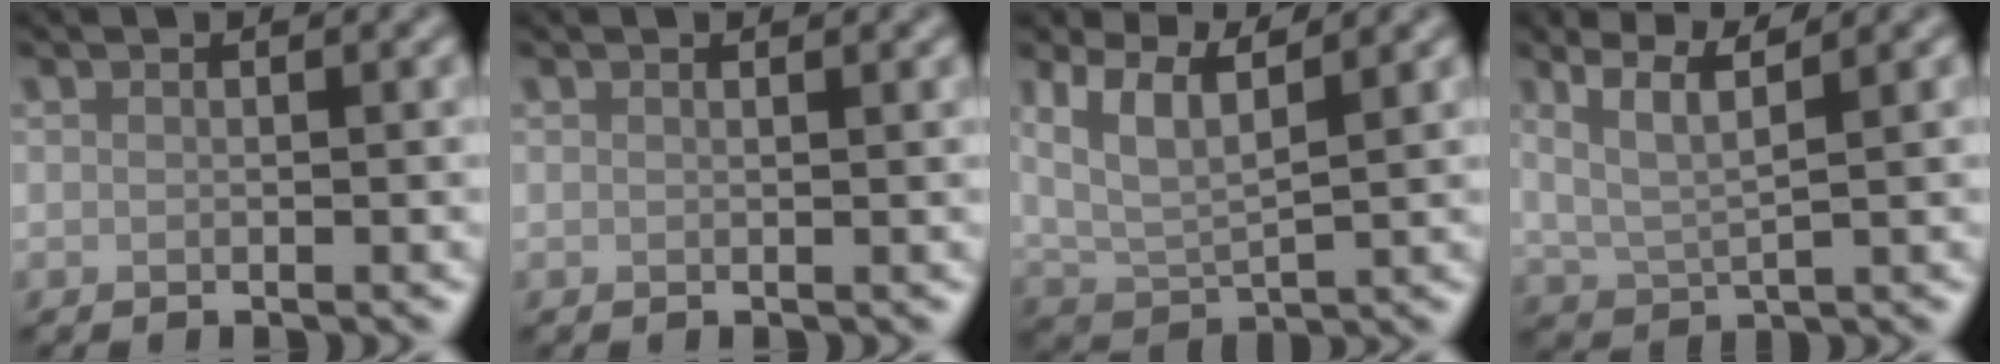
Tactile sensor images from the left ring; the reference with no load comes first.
{"total": 0.5, "force": [0.4, 0.1, 0.3], "torque": [0.000, 0.000, 0.006]}
{"total": 5.9, "force": [3.6, 2.3, 4.1], "torque": [-0.084, 0.008, 0.064]}
{"total": 3.8, "force": [2.1, 1.0, 3.0], "torque": [-0.057, 0.003, 0.041]}